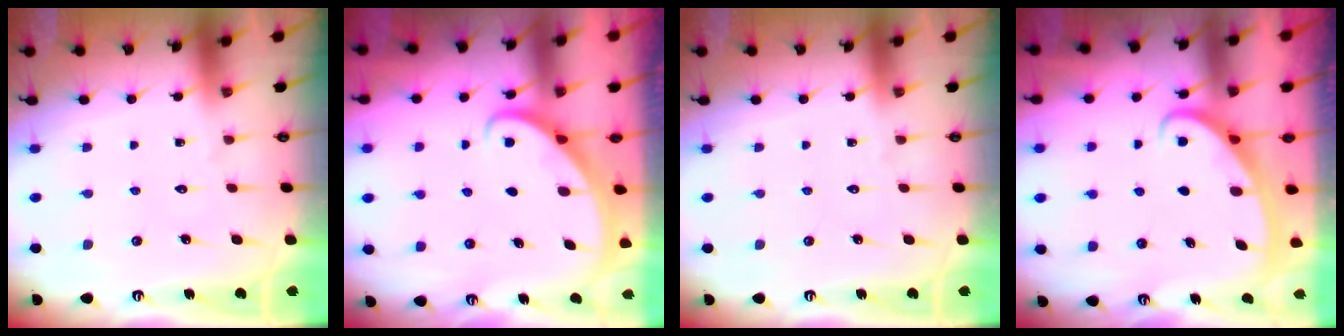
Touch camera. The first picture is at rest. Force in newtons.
{"total": 2.8, "press": 2.8, "slide": 0.2}
{"total": 0.0}
{"total": 2.5, "press": 2.5, "slide": 0.4}